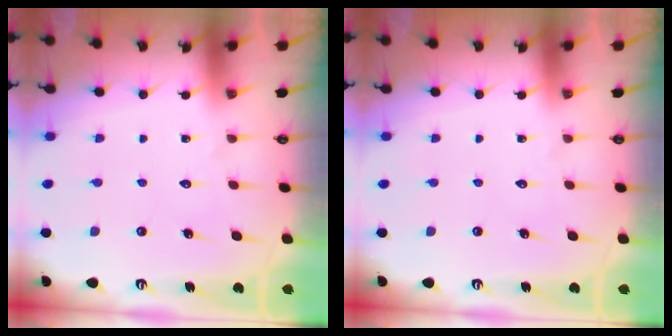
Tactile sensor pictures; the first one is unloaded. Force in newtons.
{"total": 0.0}